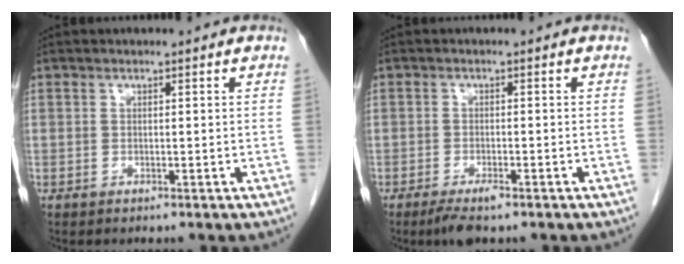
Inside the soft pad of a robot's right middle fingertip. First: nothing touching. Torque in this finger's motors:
{"motor_torque": [0.37, -0.24, 0.02, 0.01]}